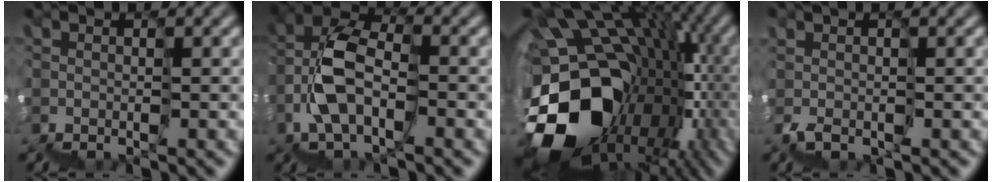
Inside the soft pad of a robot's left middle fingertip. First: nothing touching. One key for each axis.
{"total": 5.1, "fx": 0.6, "fy": 2.7, "fz": 4.3, "tx": -0.098, "ty": 0.033, "tz": 0.006}
{"total": 16.3, "fx": 0.2, "fy": 12.2, "fz": 10.7, "tx": -0.199, "ty": -0.001, "tz": 0.021}
{"total": 0.8, "fx": 0.1, "fy": 0.4, "fz": 0.7, "tx": -0.006, "ty": -0.004, "tz": 0.004}